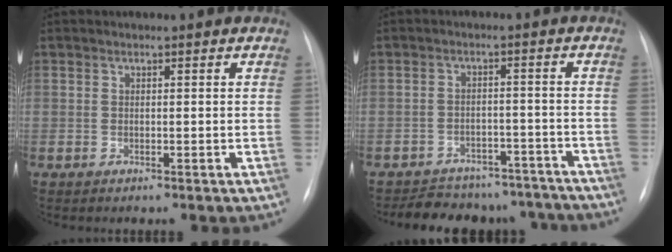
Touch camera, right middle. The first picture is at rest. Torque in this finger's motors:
{"motor_torque": [0.20, -0.24, 0.07, 0.04]}